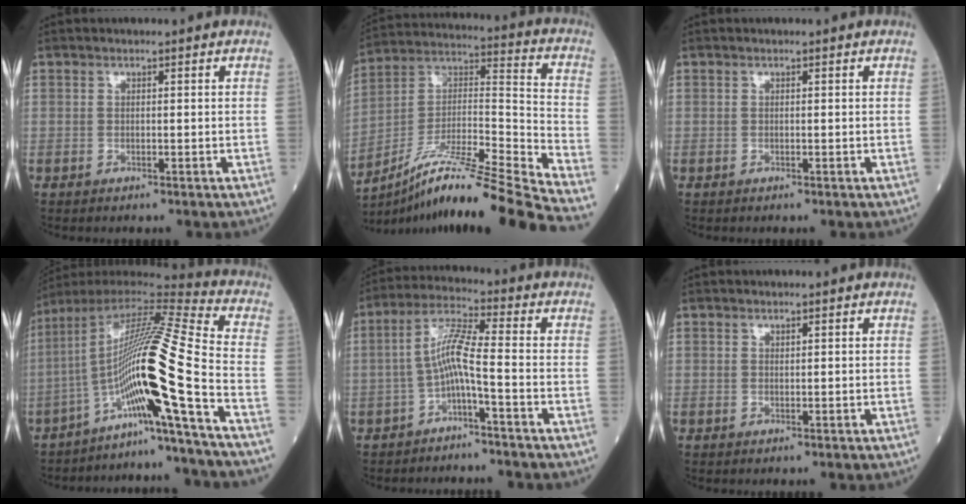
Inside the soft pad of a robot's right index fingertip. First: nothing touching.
{"total": 23.3, "force": [-18.9, -1.8, 13.4], "torque": [-0.206, -0.003, -0.331]}
{"total": 0.0}
{"total": 18.0, "force": [-7.8, -2.7, 16.0], "torque": [-0.292, 0.013, -0.143]}
{"total": 6.0, "force": [-1.9, 0.0, 5.7], "torque": [-0.113, 0.022, -0.038]}
{"total": 0.0}